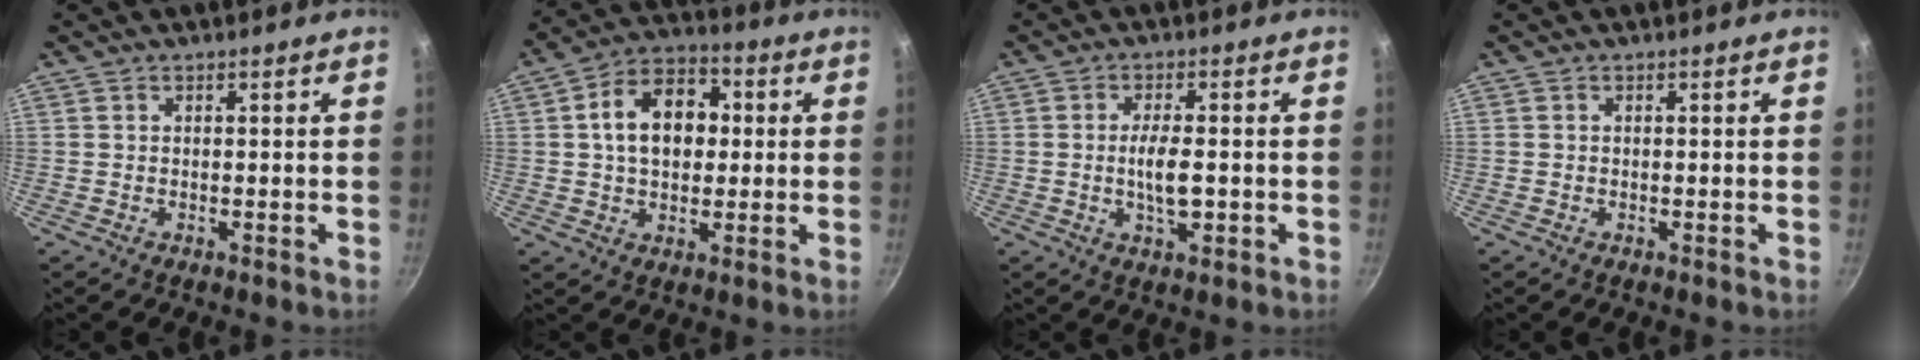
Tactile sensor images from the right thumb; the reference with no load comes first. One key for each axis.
{"total": 13.1, "fx": 1.6, "fy": 9.2, "fz": 9.2, "tx": -0.112, "ty": 0.021, "tz": 0.014}
{"total": 6.0, "fx": -0.7, "fy": 2.2, "fz": 5.5, "tx": -0.093, "ty": 0.006, "tz": -0.013}
{"total": 0.0}